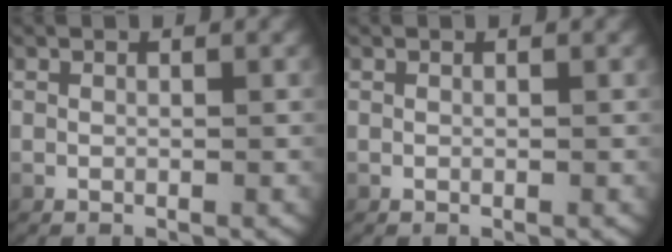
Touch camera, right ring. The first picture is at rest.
{"total": 0.0}